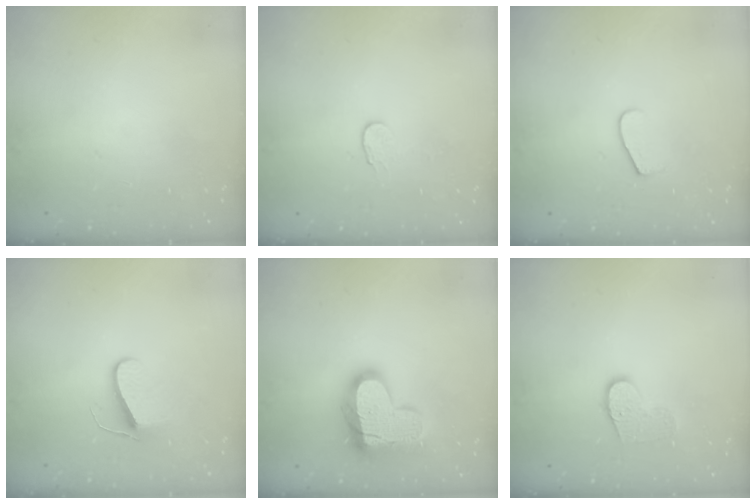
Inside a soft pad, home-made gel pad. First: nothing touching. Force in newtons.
{"total": 2.9, "press": 2.9, "slide": 0.3}
{"total": 5.5, "press": 5.5, "slide": 0.5}
{"total": 7.3, "press": 7.2, "slide": 0.6}
{"total": 17.2, "press": 17.1, "slide": 1.1}
{"total": 8.2, "press": 8.2, "slide": 0.2}